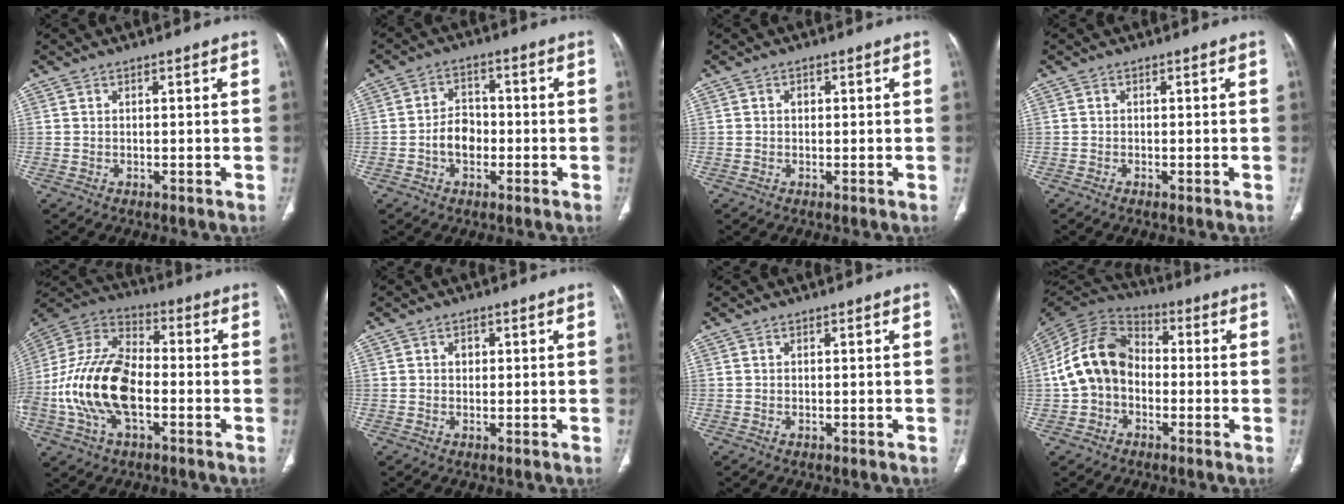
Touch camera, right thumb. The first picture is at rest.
{"total": 4.8, "force": [-1.4, 3.8, 2.7], "torque": [-0.026, 0.020, -0.031]}
{"total": 0.9, "force": [0.1, 0.8, 0.5], "torque": [-0.004, 0.003, -0.001]}
{"total": 0.7, "force": [-0.4, 0.2, 0.5], "torque": [-0.013, -0.001, -0.009]}
{"total": 20.3, "force": [-4.3, 11.4, 16.3], "torque": [-0.329, 0.029, -0.081]}
{"total": 1.5, "force": [0.3, 1.3, 0.8], "torque": [-0.004, 0.003, 0.001]}
{"total": 0.0}
{"total": 14.1, "force": [-1.4, 10.7, 9.0], "torque": [-0.160, 0.039, -0.039]}